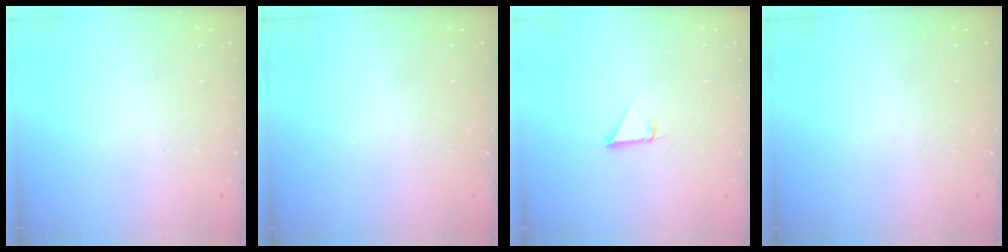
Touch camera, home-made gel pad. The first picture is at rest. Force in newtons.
{"total": 0.0}
{"total": 0.9, "press": 0.9, "slide": 0.1}
{"total": 0.0}